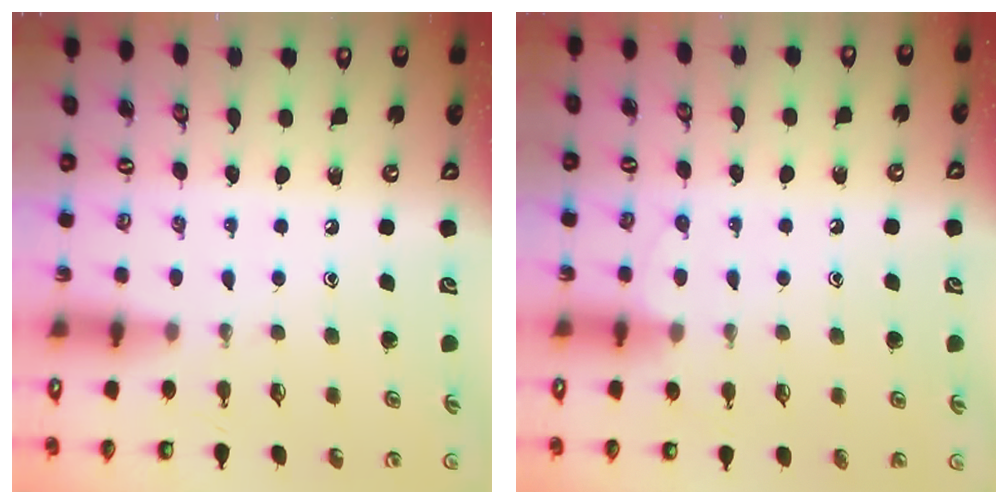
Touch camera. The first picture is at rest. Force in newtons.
{"total": 3.7, "press": 3.7, "slide": 0.4}